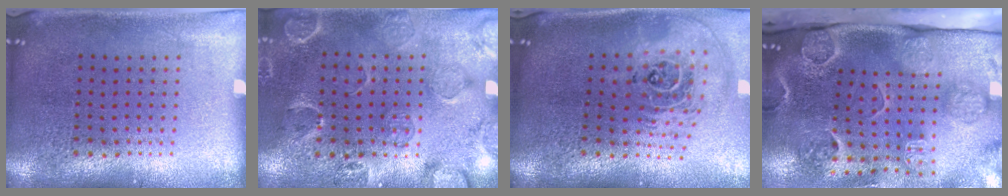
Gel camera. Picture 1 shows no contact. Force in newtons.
{"total": 2.7, "press": 1.8, "slide": 2.0}
{"total": 2.5, "press": 1.7, "slide": 1.8}
{"total": 4.5, "press": 3.4, "slide": 2.8}